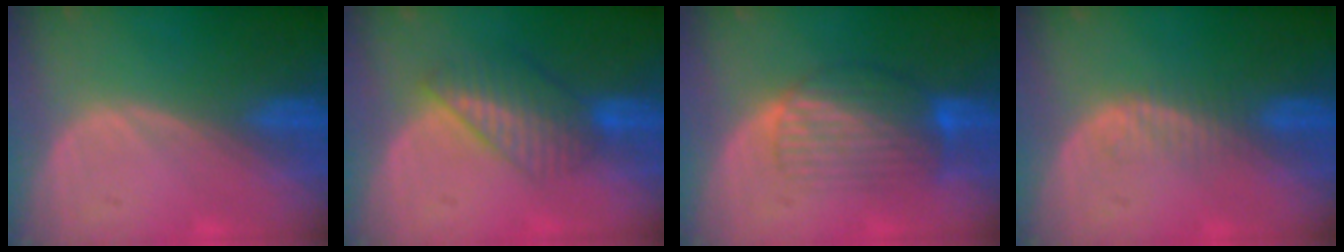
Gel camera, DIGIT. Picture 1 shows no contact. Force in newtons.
{"total": 7.0, "press": 6.0, "slide": 3.5}
{"total": 8.0, "press": 7.1, "slide": 3.7}
{"total": 2.3, "press": 2.3, "slide": 0.3}